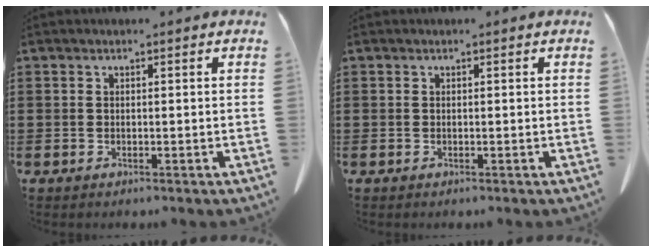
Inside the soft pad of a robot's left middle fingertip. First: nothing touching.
{"total": 0.0}